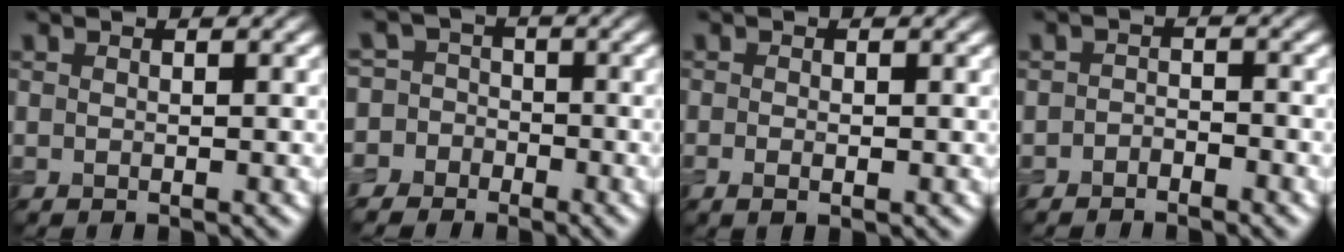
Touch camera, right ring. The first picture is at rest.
{"total": 7.4, "force": [-3.8, 6.3, 0.4], "torque": [0.004, 0.007, -0.095]}
{"total": 1.0, "force": [-0.3, 0.3, 0.9], "torque": [-0.019, -0.005, -0.005]}
{"total": 1.3, "force": [-1.1, 0.6, 0.3], "torque": [-0.003, 0.004, -0.023]}